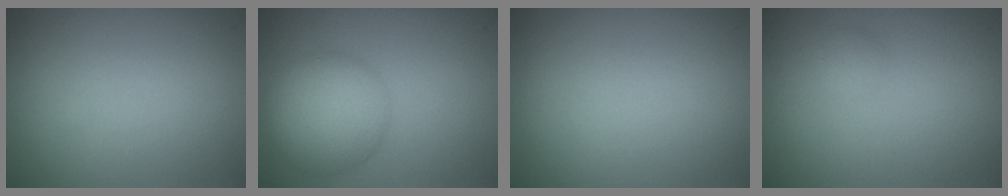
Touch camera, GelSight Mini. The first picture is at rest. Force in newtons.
{"total": 6.5, "press": 6.5, "slide": 0.2}
{"total": 0.0}
{"total": 0.8, "press": 0.8, "slide": 0.1}